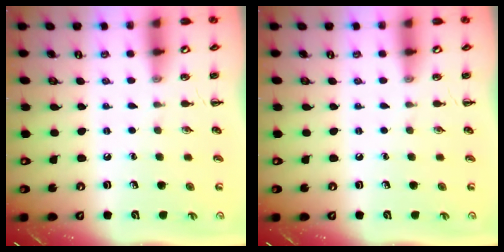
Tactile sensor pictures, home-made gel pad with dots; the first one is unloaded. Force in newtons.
{"total": 0.0}